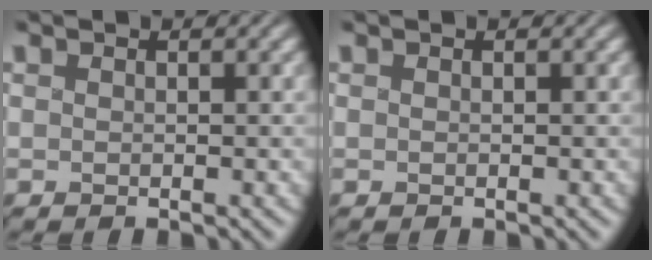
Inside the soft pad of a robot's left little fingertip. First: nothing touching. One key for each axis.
{"total": 0.0}